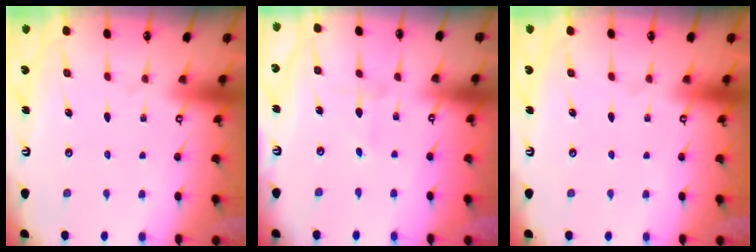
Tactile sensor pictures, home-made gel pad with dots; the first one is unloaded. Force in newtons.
{"total": 1.6, "press": 1.6, "slide": 0.2}
{"total": 0.0}